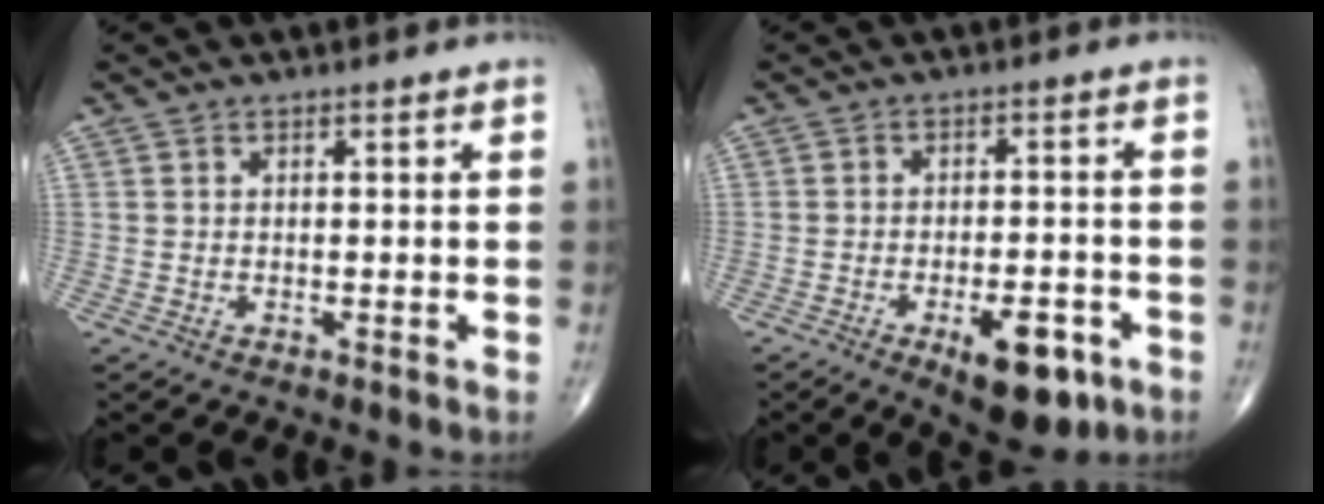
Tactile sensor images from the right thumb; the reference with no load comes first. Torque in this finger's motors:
{"motor_torque": [2.43, 1.17, 0.55, -0.75, 0.26]}